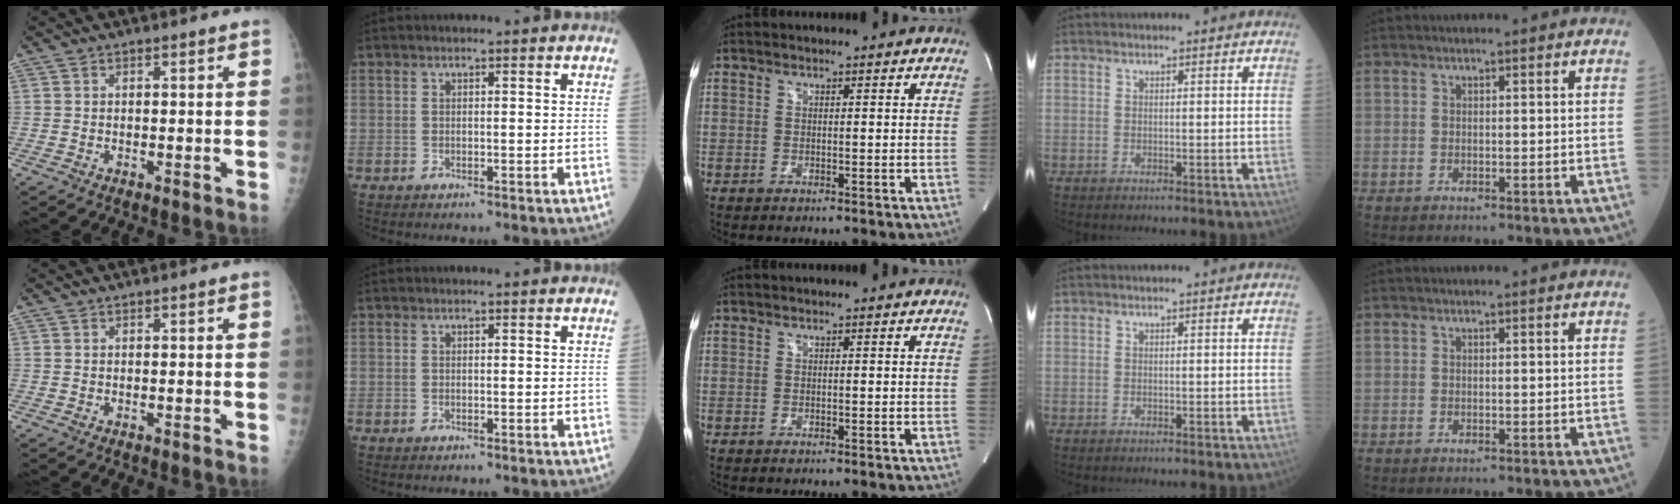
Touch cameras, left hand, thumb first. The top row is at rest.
{}